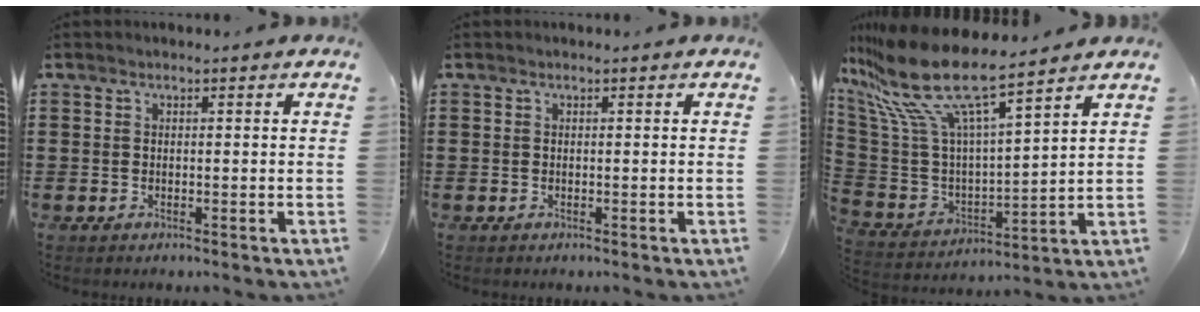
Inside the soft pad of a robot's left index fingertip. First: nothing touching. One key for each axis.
{"total": 0.0}
{"total": 13.4, "fx": 9.7, "fy": 2.7, "fz": 8.8, "tx": -0.219, "ty": -0.062, "tz": 0.163}